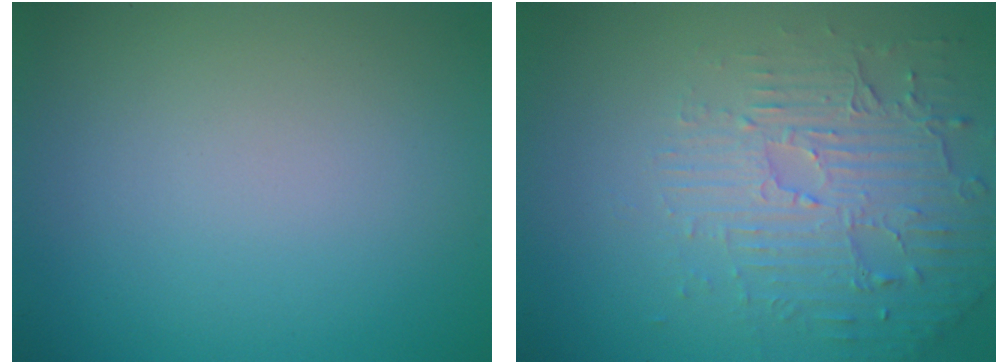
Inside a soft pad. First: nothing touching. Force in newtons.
{"total": 4.6, "press": 3.6, "slide": 2.8}